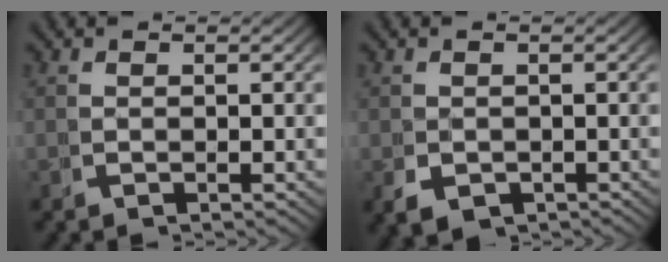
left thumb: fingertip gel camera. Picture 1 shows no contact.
{"total": 2.8, "force": [-0.9, 2.2, 1.5], "torque": [-0.034, -0.018, -0.006]}